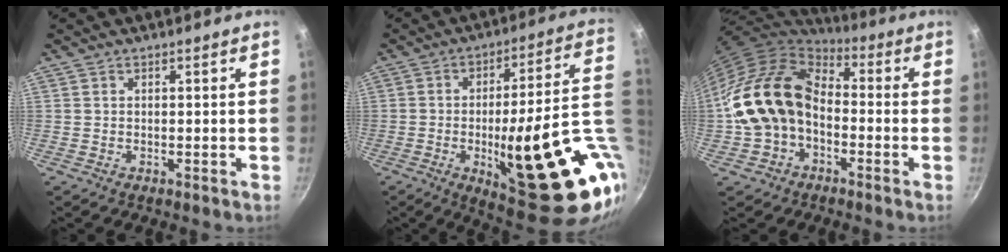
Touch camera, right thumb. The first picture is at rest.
{"total": 29.0, "force": [-4.9, 9.2, 27.1], "torque": [-0.345, -0.005, -0.048]}
{"total": 16.2, "force": [-2.3, 11.9, 10.7], "torque": [-0.171, 0.053, -0.051]}